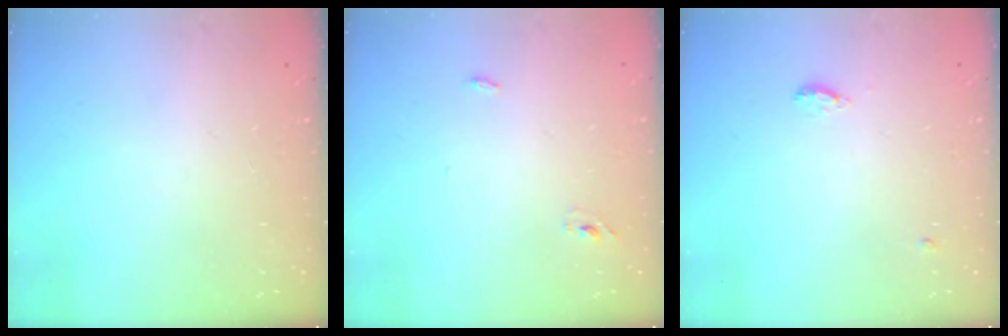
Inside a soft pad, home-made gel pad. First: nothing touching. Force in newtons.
{"total": 2.9, "press": 2.7, "slide": 1.0}
{"total": 8.1, "press": 5.6, "slide": 5.8}